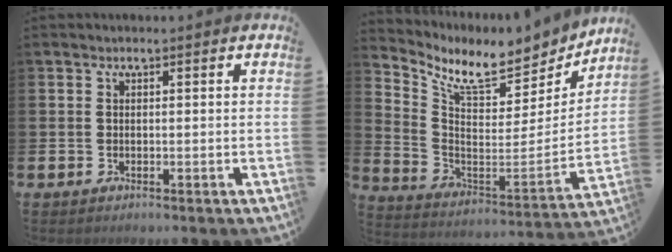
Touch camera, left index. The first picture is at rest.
{"total": 9.1, "force": [7.8, 3.0, 3.5], "torque": [-0.100, -0.062, 0.133]}